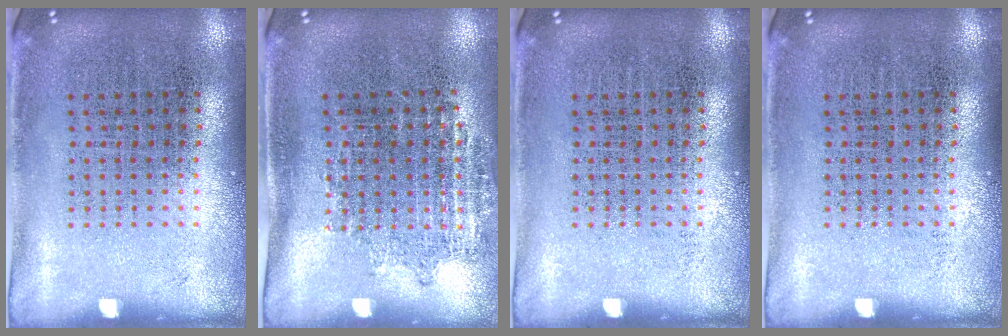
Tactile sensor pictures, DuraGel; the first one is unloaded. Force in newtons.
{"total": 1.1, "press": 0.9, "slide": 0.6}
{"total": 0.0}
{"total": 0.0}